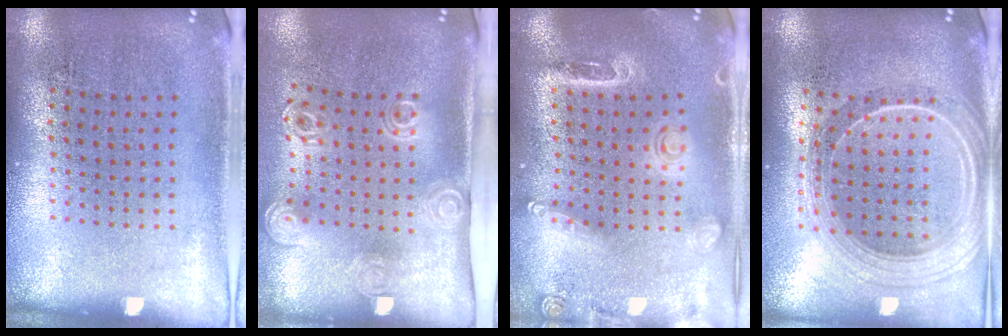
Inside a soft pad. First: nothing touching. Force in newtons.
{"total": 2.1, "press": 1.4, "slide": 1.5}
{"total": 1.6, "press": 1.5, "slide": 0.6}
{"total": 2.3, "press": 2.0, "slide": 1.2}